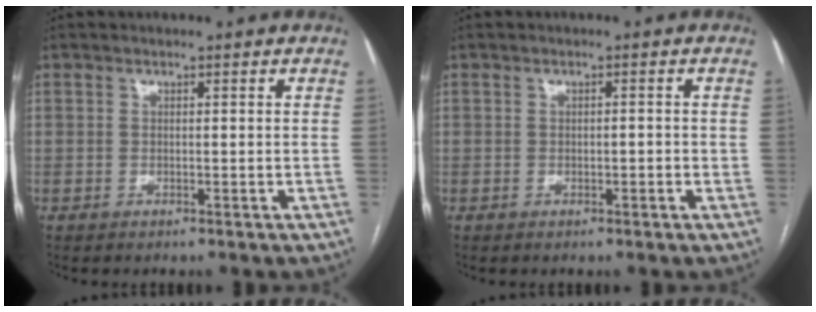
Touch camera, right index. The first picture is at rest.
{"total": 1.2, "force": [-0.1, 0.4, 1.1], "torque": [-0.019, 0.001, 0.000]}